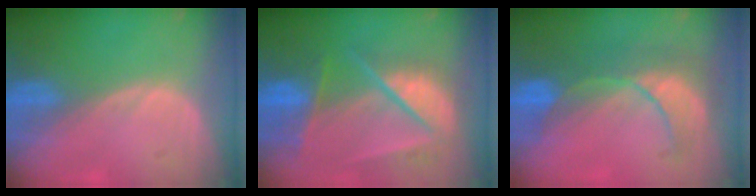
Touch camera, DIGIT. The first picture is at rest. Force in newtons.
{"total": 9.8, "press": 8.3, "slide": 5.2}
{"total": 8.1, "press": 8.1, "slide": 0.9}